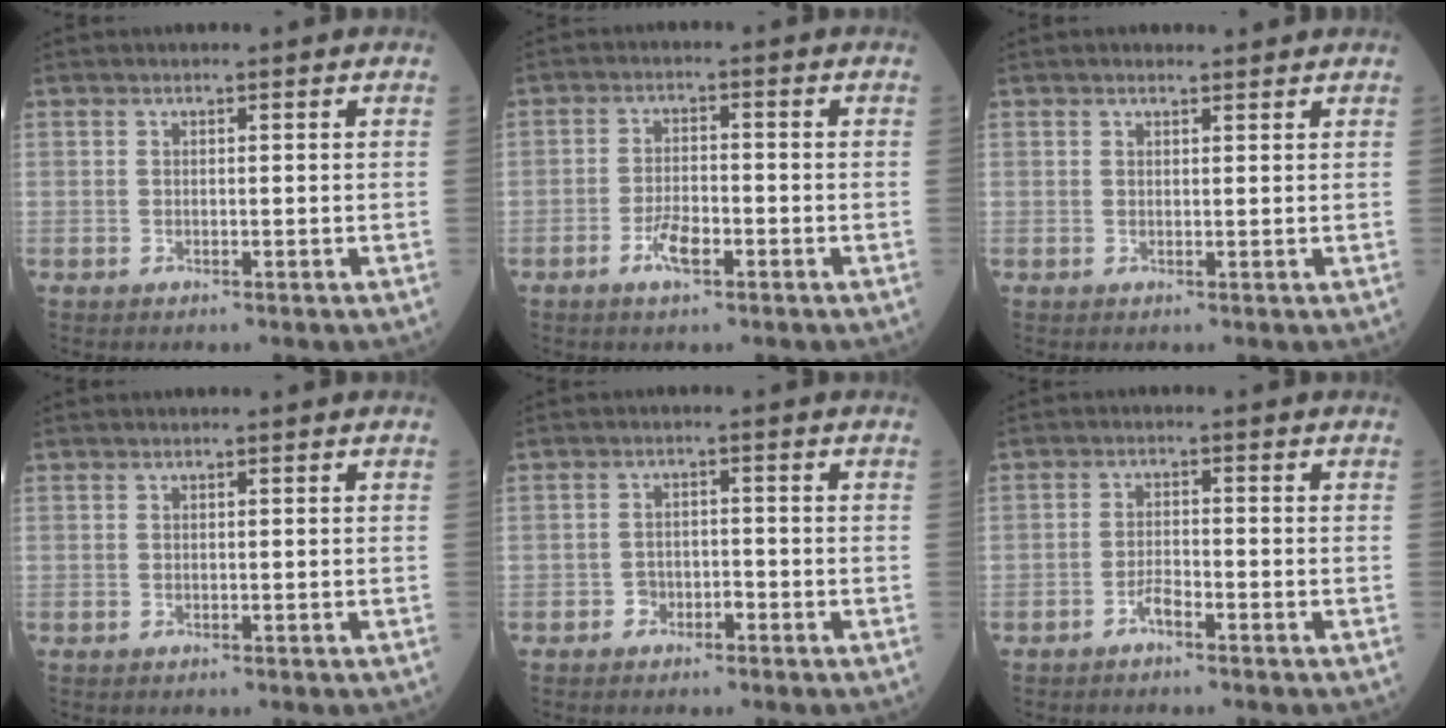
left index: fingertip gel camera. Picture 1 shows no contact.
{"total": 4.0, "force": [-2.1, 1.2, 3.1], "torque": [-0.064, 0.002, -0.042]}
{"total": 1.2, "force": [1.2, 0.4, 0.2], "torque": [-0.012, 0.007, 0.017]}
{"total": 0.0}
{"total": 2.0, "force": [-1.4, 1.4, 0.7], "torque": [-0.008, 0.006, -0.025]}
{"total": 2.1, "force": [-1.6, 0.3, 1.3], "torque": [-0.028, 0.000, -0.031]}